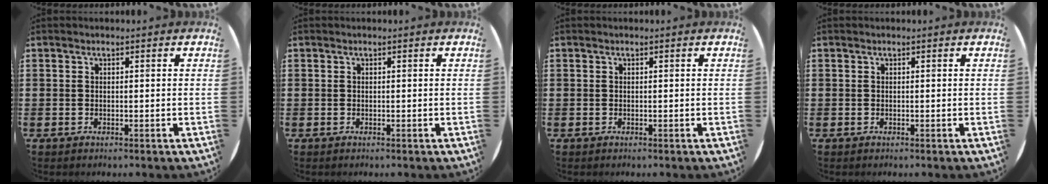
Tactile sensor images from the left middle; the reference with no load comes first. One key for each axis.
{"total": 0.0}
{"total": 0.0}
{"total": 0.0}